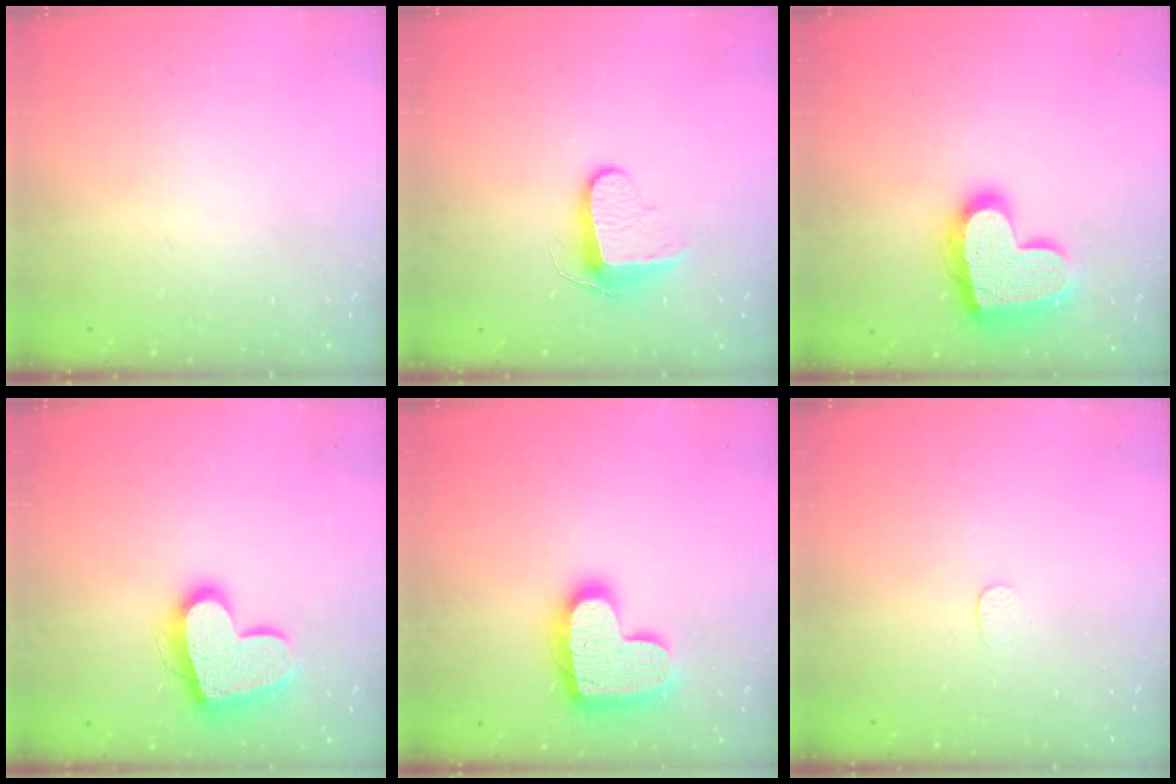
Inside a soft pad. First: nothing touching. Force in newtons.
{"total": 9.6, "press": 9.6, "slide": 0.8}
{"total": 19.1, "press": 19.0, "slide": 1.3}
{"total": 19.3, "press": 19.2, "slide": 1.5}
{"total": 19.3, "press": 19.3, "slide": 1.3}
{"total": 2.6, "press": 2.6, "slide": 0.2}